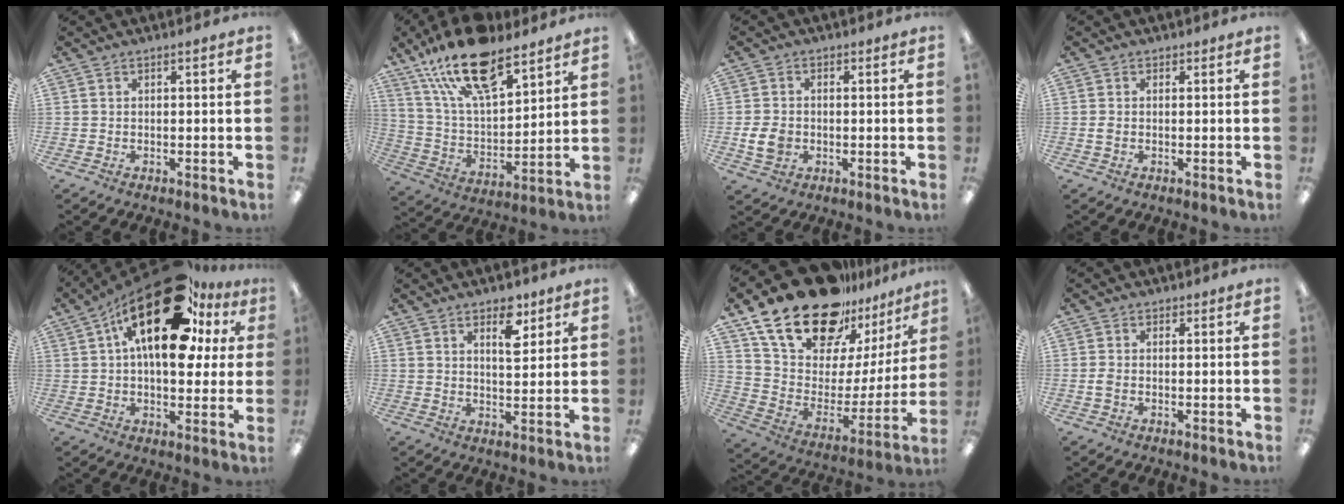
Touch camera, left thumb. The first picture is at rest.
{"total": 21.0, "force": [14.3, 8.6, 12.8], "torque": [-0.234, -0.067, 0.252]}
{"total": 6.1, "force": [-1.0, 5.1, 3.2], "torque": [-0.060, 0.003, -0.021]}
{"total": 1.7, "force": [-0.1, 1.3, 1.1], "torque": [-0.020, 0.005, -0.003]}
{"total": 24.8, "force": [11.7, 11.3, 18.7], "torque": [-0.292, -0.051, 0.190]}
{"total": 7.2, "force": [4.5, 3.3, 4.5], "torque": [-0.053, -0.021, 0.070]}
{"total": 24.8, "force": [18.6, 11.3, 11.9], "torque": [-0.214, -0.117, 0.339]}
{"total": 2.1, "force": [-0.4, 1.5, 1.4], "torque": [-0.031, 0.002, -0.010]}